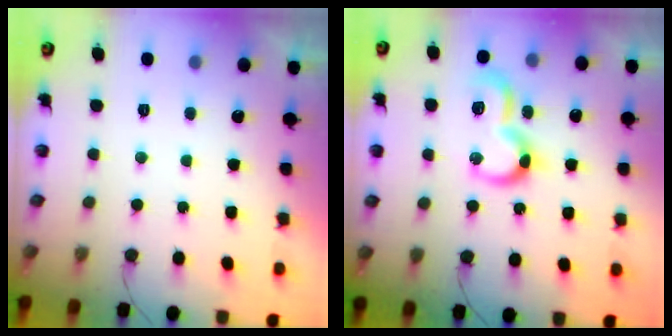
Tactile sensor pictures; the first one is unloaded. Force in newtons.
{"total": 11.8, "press": 11.8, "slide": 0.5}